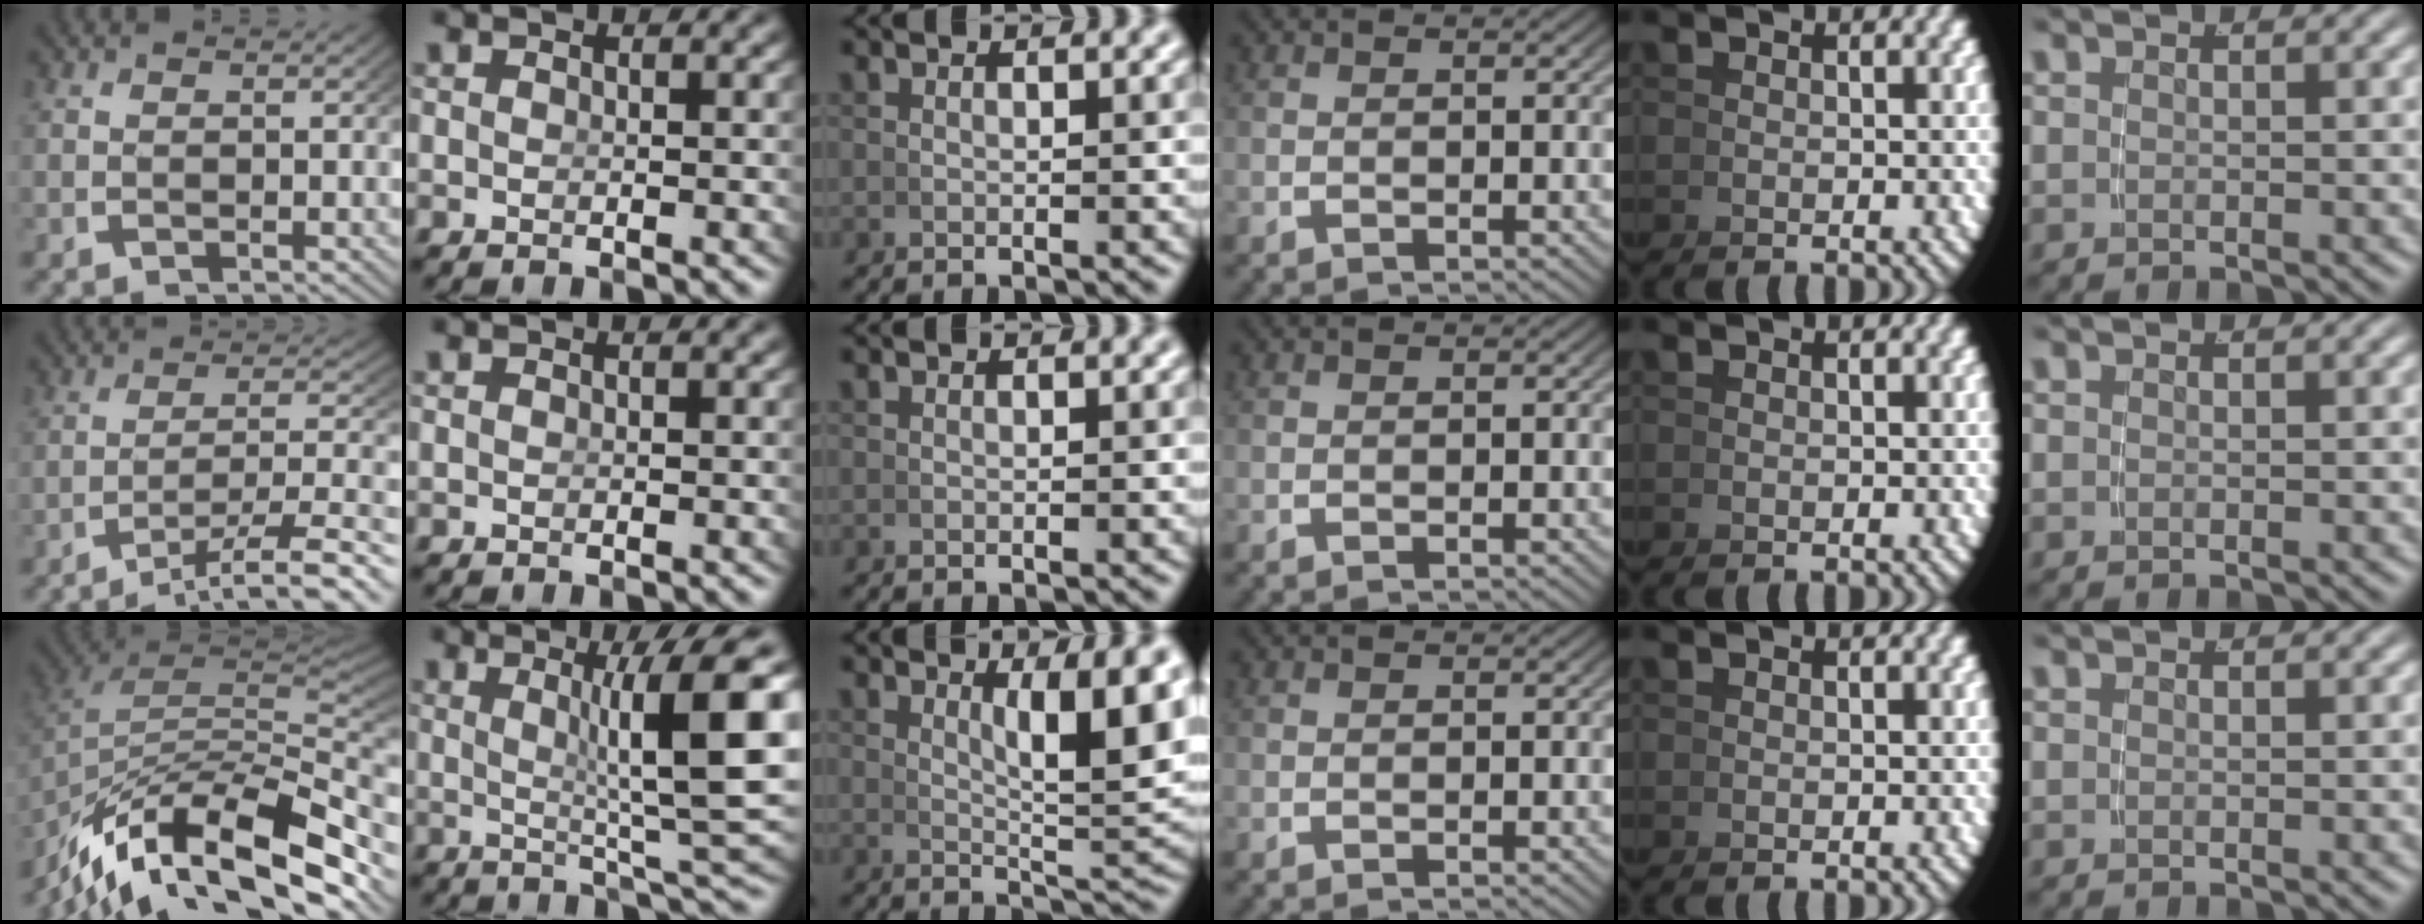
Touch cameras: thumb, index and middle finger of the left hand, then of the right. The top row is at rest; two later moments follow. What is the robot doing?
{"motion": "lift_and_place", "object": "cup"}